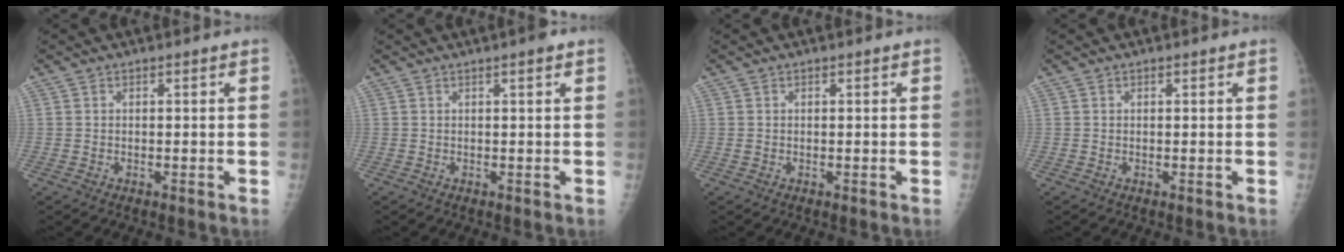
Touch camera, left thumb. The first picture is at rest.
{"total": 1.3, "force": [0.8, 0.2, 1.1], "torque": [-0.016, 0.001, 0.008]}
{"total": 1.0, "force": [0.2, 0.8, 0.4], "torque": [-0.002, 0.002, 0.003]}
{"total": 0.6, "force": [0.2, 0.5, 0.3], "torque": [0.001, 0.000, 0.002]}